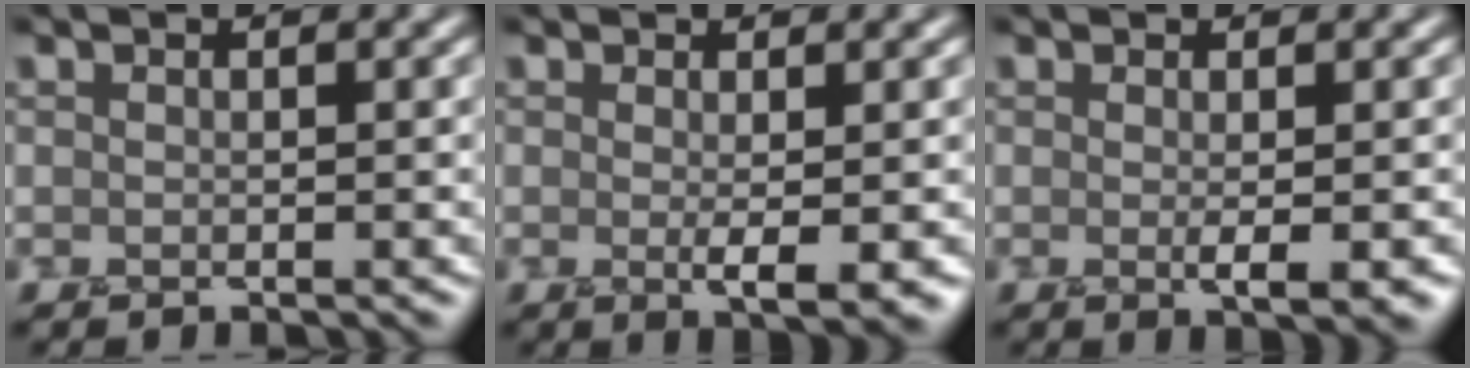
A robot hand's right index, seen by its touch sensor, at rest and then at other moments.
{"total": 2.6, "force": [-0.2, 0.5, 2.5], "torque": [-0.037, -0.006, 0.000]}
{"total": 2.3, "force": [-0.3, 0.5, 2.2], "torque": [-0.029, -0.002, -0.003]}